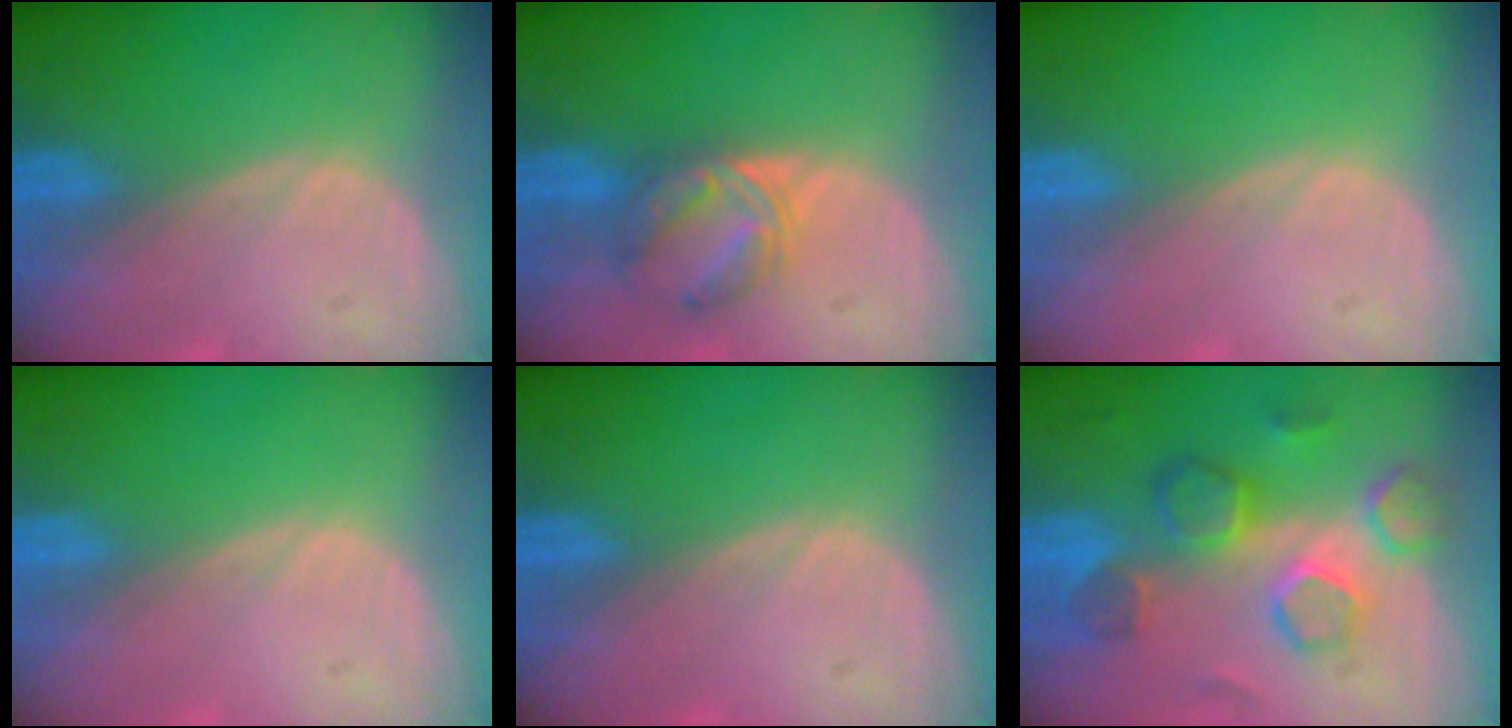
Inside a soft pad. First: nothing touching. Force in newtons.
{"total": 5.6, "press": 5.5, "slide": 1.1}
{"total": 0.0}
{"total": 0.0}
{"total": 0.0}
{"total": 8.6, "press": 8.3, "slide": 2.2}